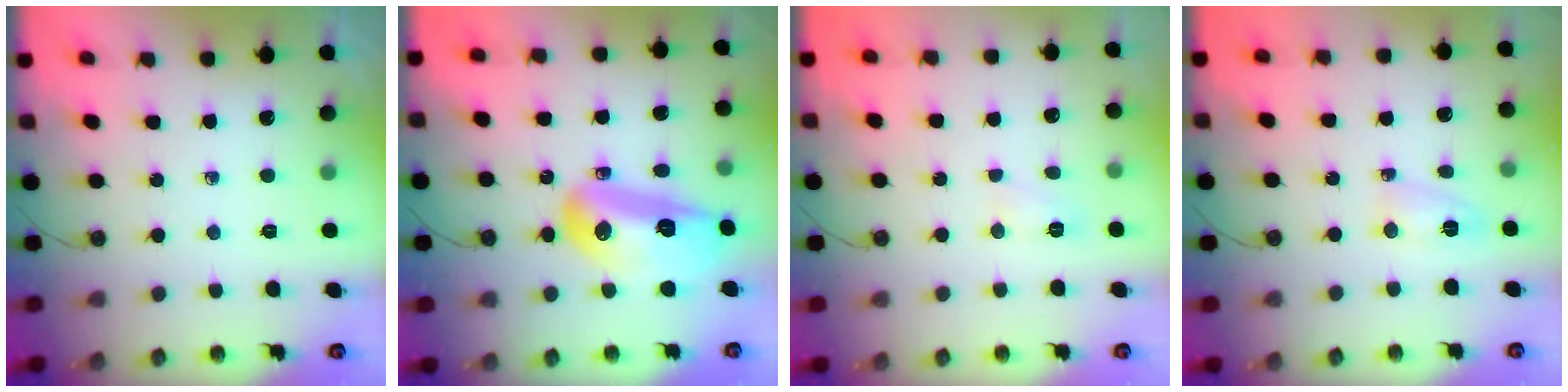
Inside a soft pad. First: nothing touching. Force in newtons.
{"total": 17.7, "press": 17.0, "slide": 4.6}
{"total": 6.0, "press": 5.9, "slide": 0.8}
{"total": 3.6, "press": 3.4, "slide": 1.2}